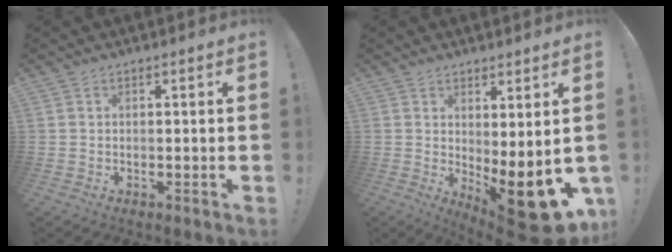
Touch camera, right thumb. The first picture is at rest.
{"total": 13.9, "force": [-4.1, 3.7, 12.8], "torque": [-0.126, -0.006, -0.052]}